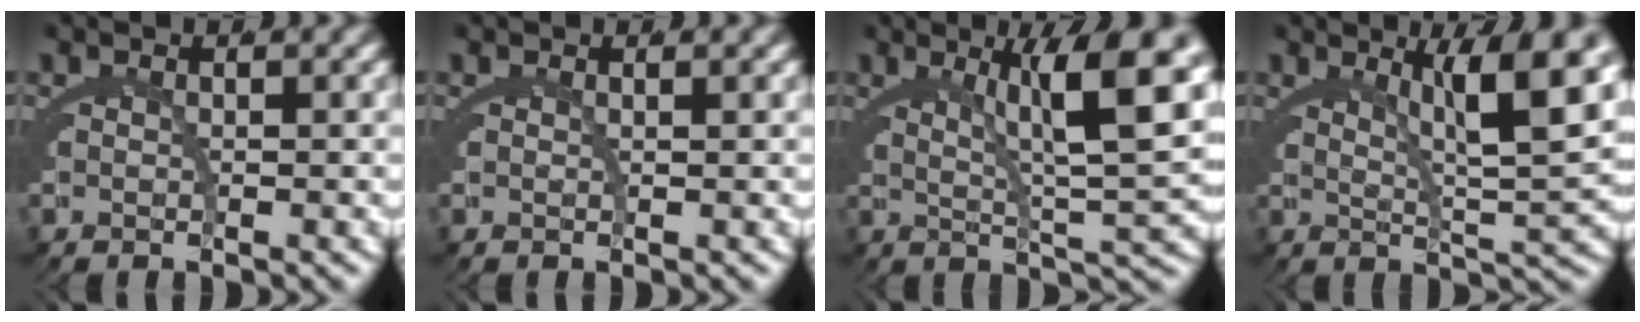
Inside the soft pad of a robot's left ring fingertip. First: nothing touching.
{"total": 0.6, "force": [0.4, 0.0, 0.3], "torque": [-0.007, 0.002, 0.008]}
{"total": 8.2, "force": [2.8, 1.3, 7.6], "torque": [-0.101, 0.003, 0.050]}
{"total": 7.0, "force": [2.8, 1.2, 6.3], "torque": [-0.088, 0.000, 0.051]}